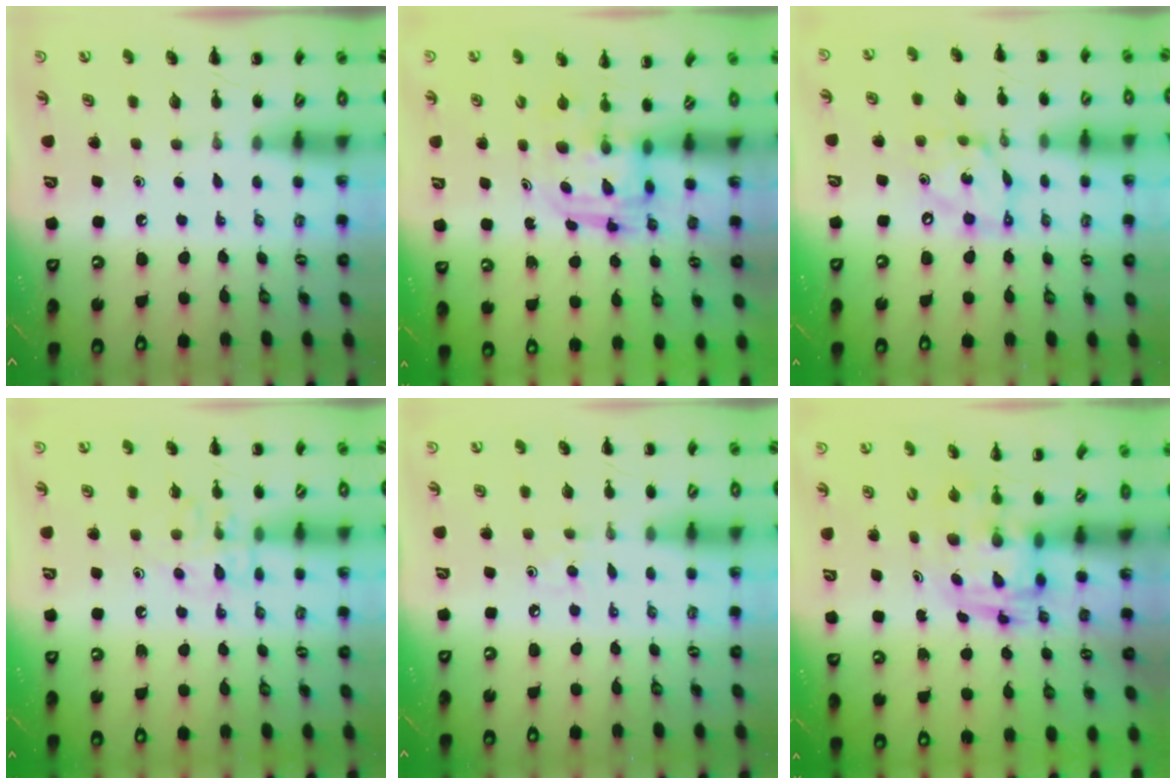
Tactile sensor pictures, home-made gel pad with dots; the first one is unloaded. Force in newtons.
{"total": 3.0, "press": 3.0, "slide": 0.3}
{"total": 10.4, "press": 10.1, "slide": 2.4}
{"total": 9.9, "press": 9.8, "slide": 0.7}
{"total": 2.5, "press": 2.3, "slide": 0.8}
{"total": 2.9, "press": 2.9, "slide": 0.5}